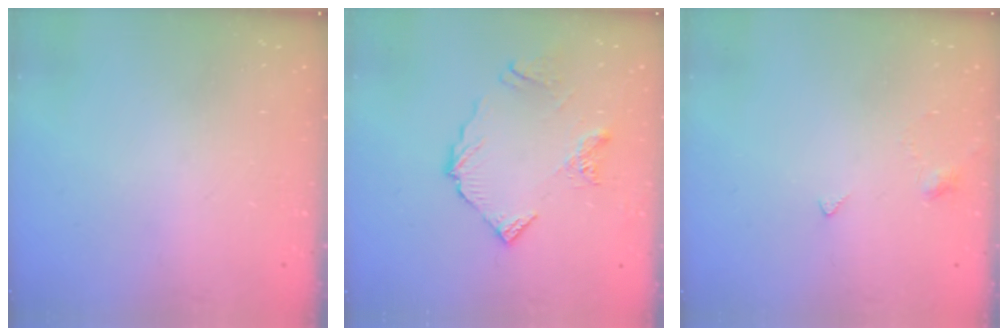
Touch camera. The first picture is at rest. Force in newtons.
{"total": 10.1, "press": 10.1, "slide": 1.1}
{"total": 2.4, "press": 2.4, "slide": 0.5}